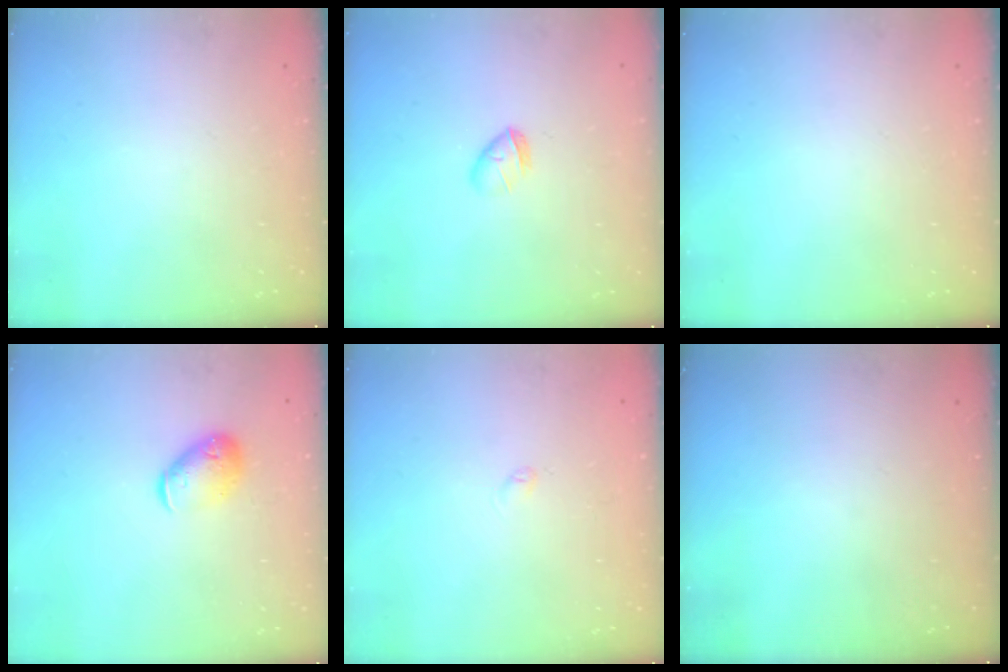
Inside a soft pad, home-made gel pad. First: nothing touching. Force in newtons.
{"total": 4.0, "press": 3.9, "slide": 1.0}
{"total": 0.0}
{"total": 10.0, "press": 9.9, "slide": 1.5}
{"total": 2.4, "press": 2.3, "slide": 0.4}
{"total": 0.0}